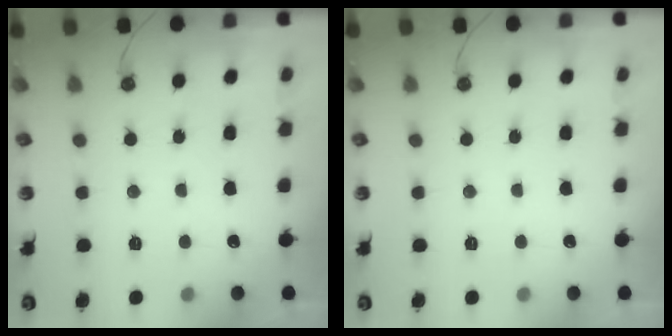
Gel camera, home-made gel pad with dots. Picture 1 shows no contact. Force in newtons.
{"total": 0.0}